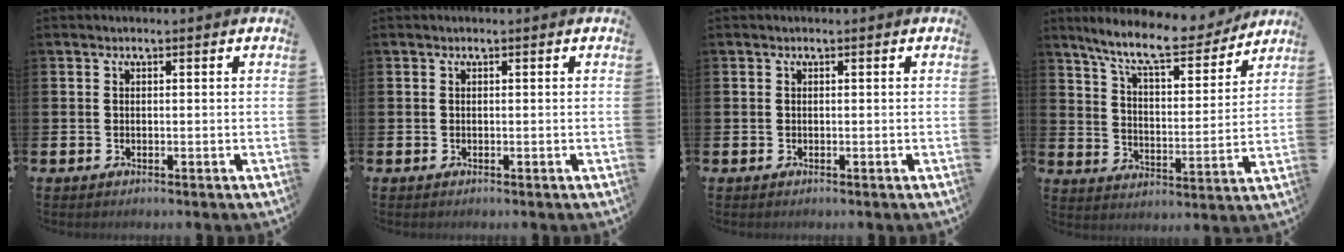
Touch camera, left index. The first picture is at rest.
{"total": 0.0}
{"total": 0.0}
{"total": 10.4, "force": [9.2, 2.0, 4.5], "torque": [-0.112, -0.053, 0.157]}